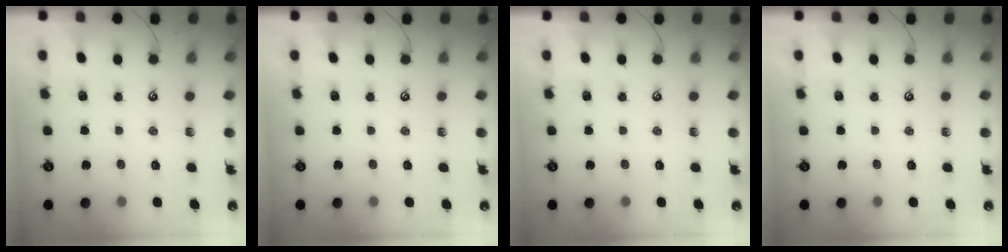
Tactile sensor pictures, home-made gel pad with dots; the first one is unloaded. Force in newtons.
{"total": 0.0}
{"total": 0.0}
{"total": 0.0}